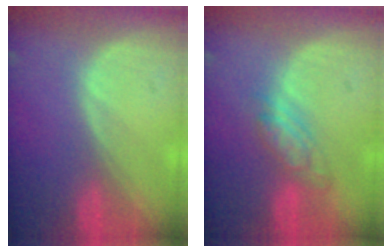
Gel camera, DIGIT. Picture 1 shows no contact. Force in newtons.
{"total": 5.4, "press": 4.7, "slide": 2.7}